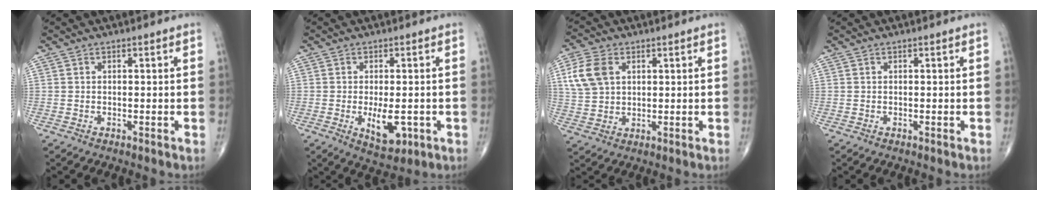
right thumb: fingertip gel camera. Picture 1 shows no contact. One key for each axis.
{"total": 6.8, "fx": -1.6, "fy": 3.2, "fz": 5.8, "tx": -0.083, "ty": -0.010, "tz": -0.017}
{"total": 8.2, "fx": 2.7, "fy": 5.7, "fz": 5.4, "tx": -0.108, "ty": 0.000, "tz": 0.056}
{"total": 0.0}